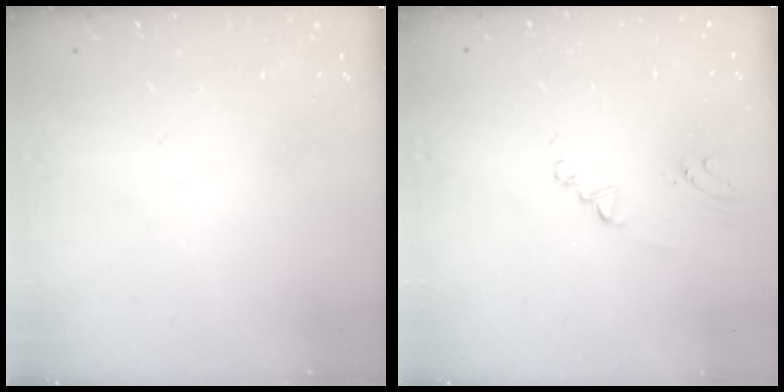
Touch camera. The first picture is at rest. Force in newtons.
{"total": 2.0, "press": 1.7, "slide": 1.0}